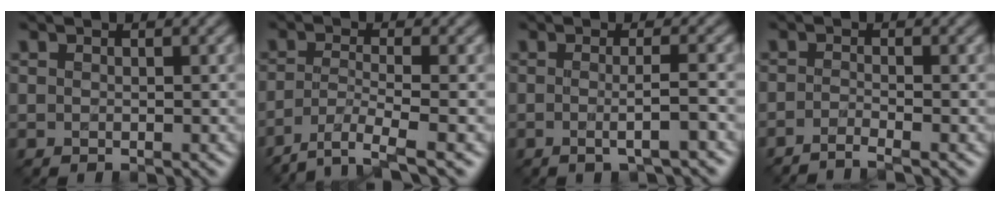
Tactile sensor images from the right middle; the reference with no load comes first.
{"total": 4.5, "force": [-3.2, 0.9, 3.0], "torque": [-0.054, -0.009, -0.067]}
{"total": 2.8, "force": [-0.6, 0.6, 2.6], "torque": [-0.036, -0.002, -0.012]}
{"total": 1.8, "force": [-1.4, 0.3, 1.0], "torque": [-0.005, -0.006, -0.041]}